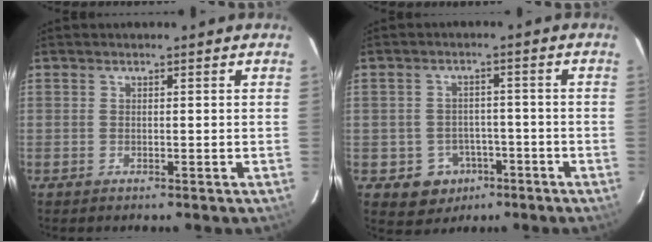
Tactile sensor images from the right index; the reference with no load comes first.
{"total": 6.8, "force": [-3.4, 5.8, 1.4], "torque": [-0.037, 0.021, -0.030]}